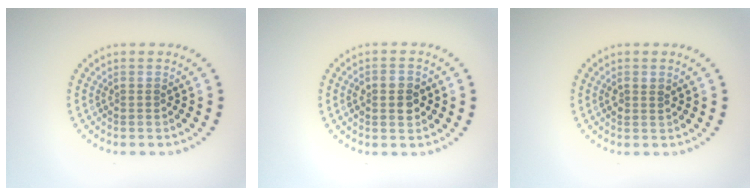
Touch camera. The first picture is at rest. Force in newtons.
{"total": 3.2, "press": 3.2, "slide": 0.1}
{"total": 1.0, "press": 0.9, "slide": 0.4}